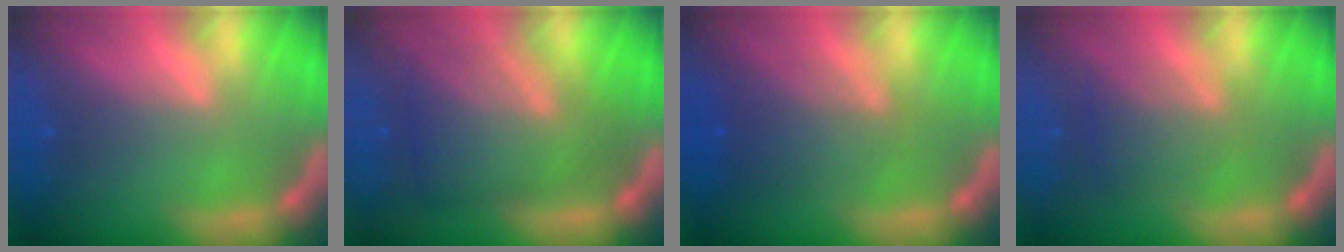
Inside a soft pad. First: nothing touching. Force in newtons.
{"total": 8.1}
{"total": 4.5}
{"total": 3.4}